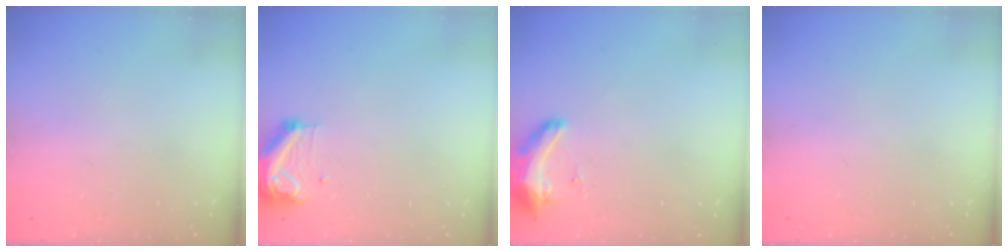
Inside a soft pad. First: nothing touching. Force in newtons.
{"total": 9.8, "press": 9.8, "slide": 0.5}
{"total": 16.9, "press": 11.4, "slide": 12.5}
{"total": 2.8, "press": 2.2, "slide": 1.7}